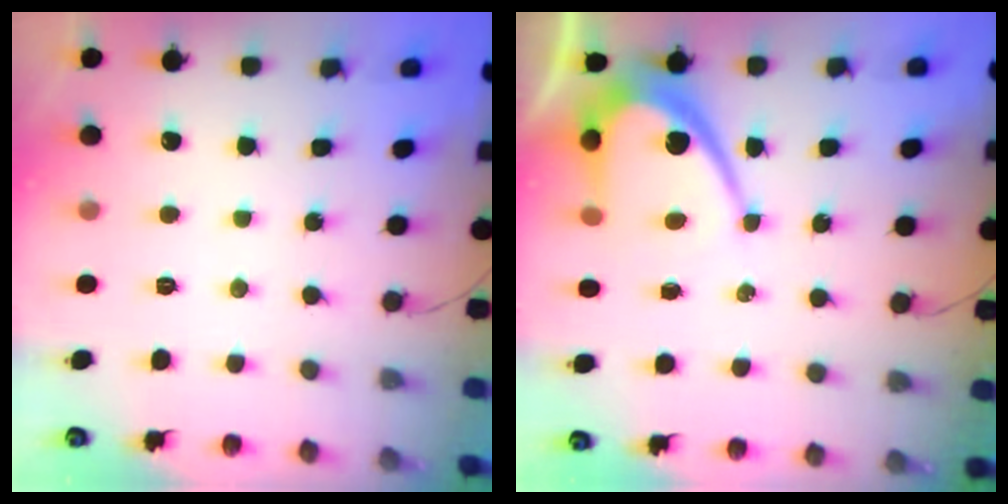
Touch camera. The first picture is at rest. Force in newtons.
{"total": 10.3, "press": 10.3, "slide": 0.8}